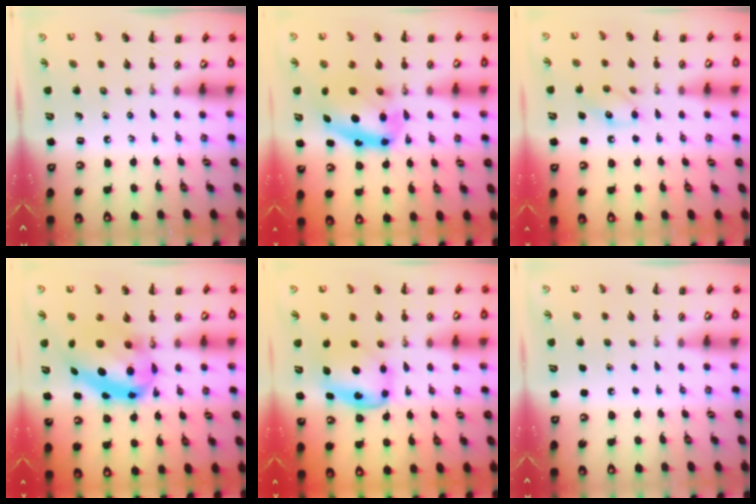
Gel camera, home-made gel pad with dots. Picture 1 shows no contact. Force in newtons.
{"total": 9.6, "press": 9.3, "slide": 2.2}
{"total": 8.8, "press": 8.8, "slide": 1.2}
{"total": 15.7, "press": 15.2, "slide": 3.8}
{"total": 5.5, "press": 5.5, "slide": 0.8}
{"total": 1.8, "press": 1.7, "slide": 0.1}